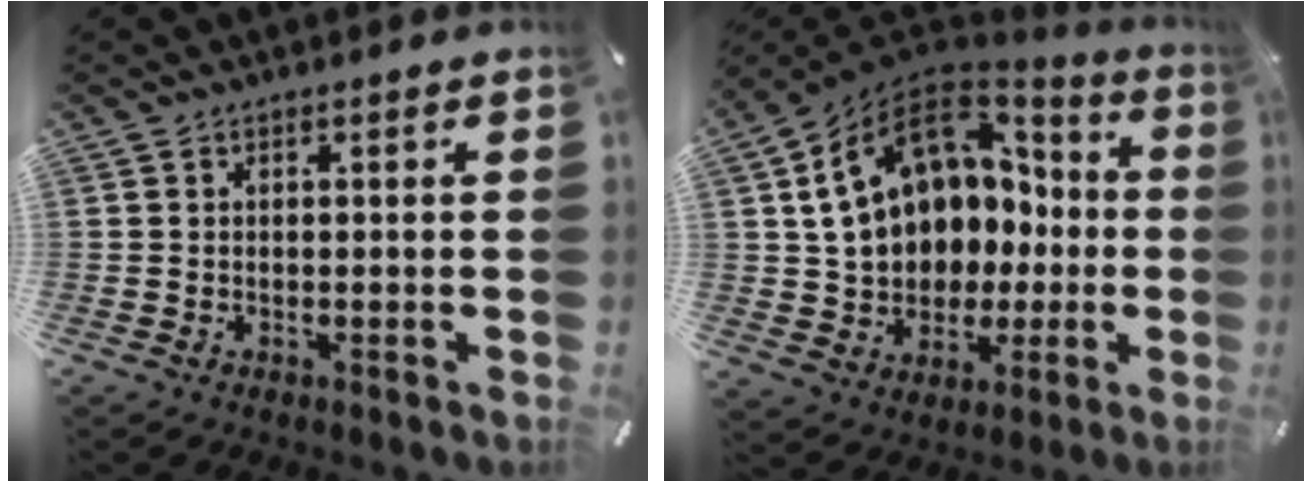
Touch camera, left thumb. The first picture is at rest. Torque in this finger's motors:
{"motor_torque": [2.44, 2.56, 2.22, 0.55, 0.38]}